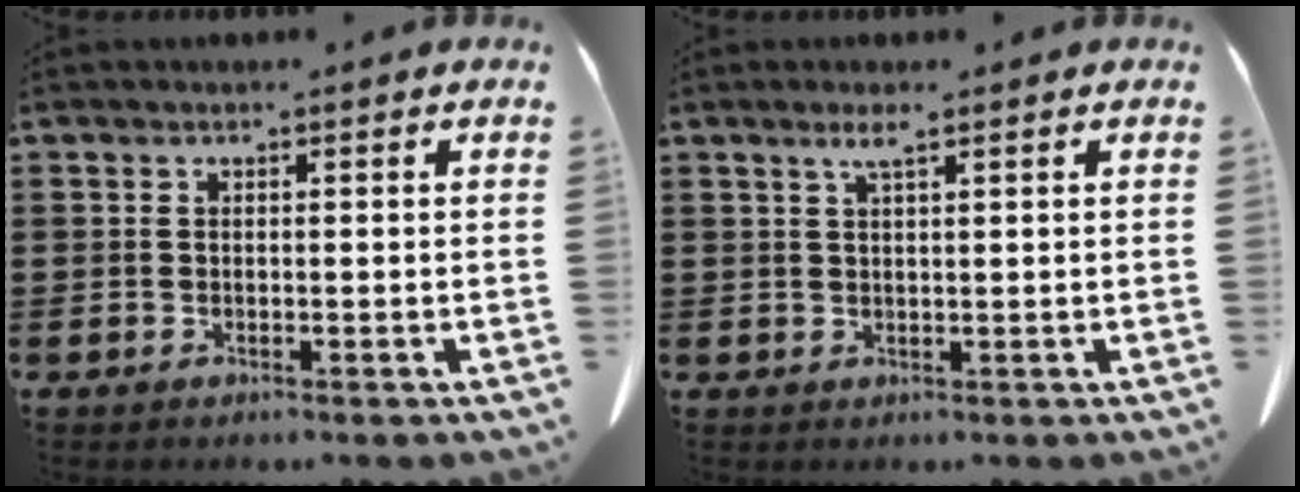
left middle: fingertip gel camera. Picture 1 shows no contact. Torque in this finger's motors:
{"motor_torque": [0.04, 0.10, 0.05, 0.03]}